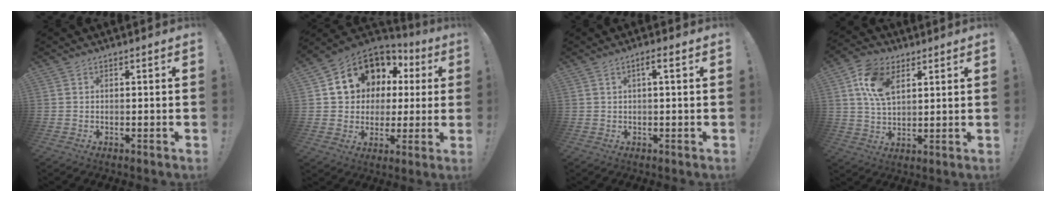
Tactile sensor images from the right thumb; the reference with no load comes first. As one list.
[{"total": 14.1, "force": [5.7, 11.4, 6.1], "torque": [-0.104, -0.027, 0.127]}, {"total": 2.4, "force": [0.6, 0.1, 2.4], "torque": [-0.039, 0.000, 0.005]}, {"total": 12.4, "force": [5.1, 7.8, 8.2], "torque": [-0.153, -0.003, 0.096]}]